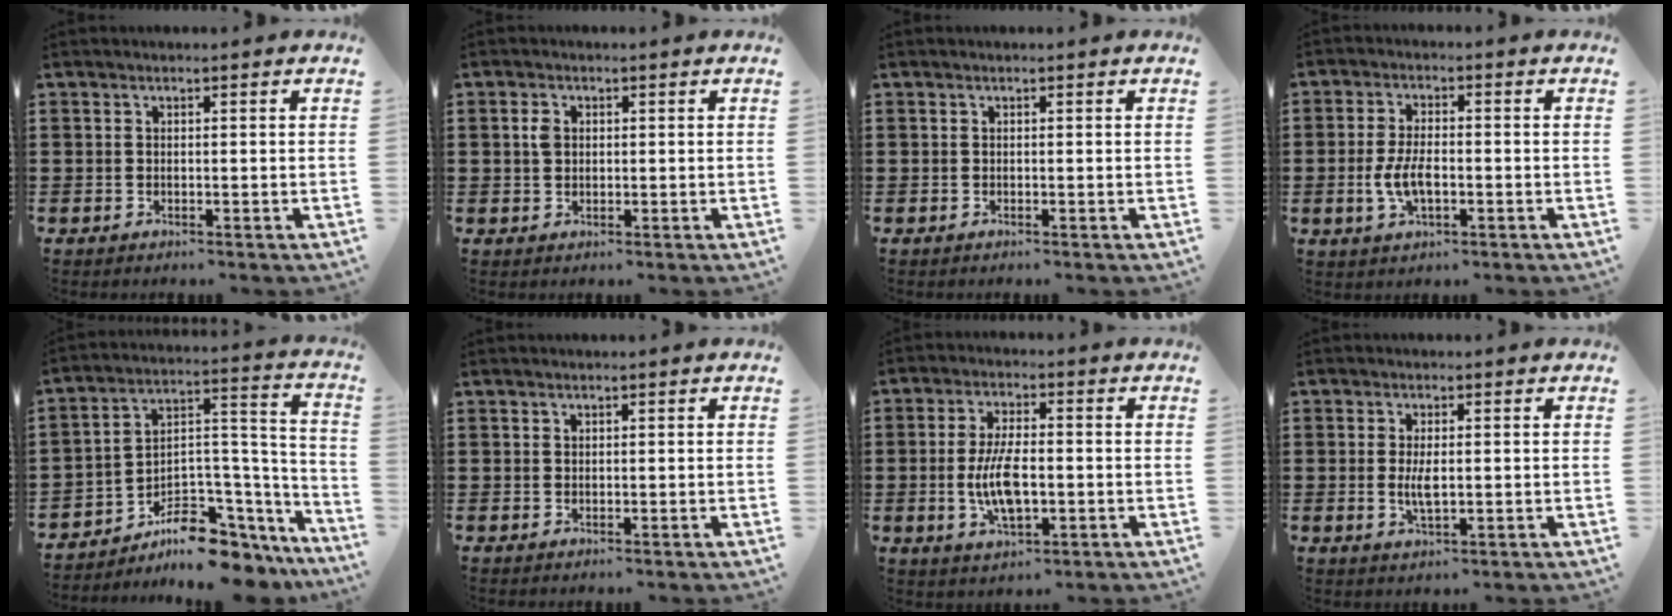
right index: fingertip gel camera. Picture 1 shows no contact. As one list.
[{"total": 1.9, "force": [0.4, 1.3, 1.4], "torque": [-0.030, 0.007, 0.007]}, {"total": 0.0}, {"total": 5.5, "force": [-1.1, 2.6, 4.7], "torque": [-0.110, -0.004, -0.027]}, {"total": 7.7, "force": [-6.0, 3.6, 3.2], "torque": [-0.050, 0.003, -0.104]}, {"total": 0.0}, {"total": 7.5, "force": [-1.1, 3.0, 6.8], "torque": [-0.144, -0.004, -0.025]}, {"total": 3.5, "force": [-0.1, 1.3, 3.3], "torque": [-0.069, -0.003, -0.004]}]